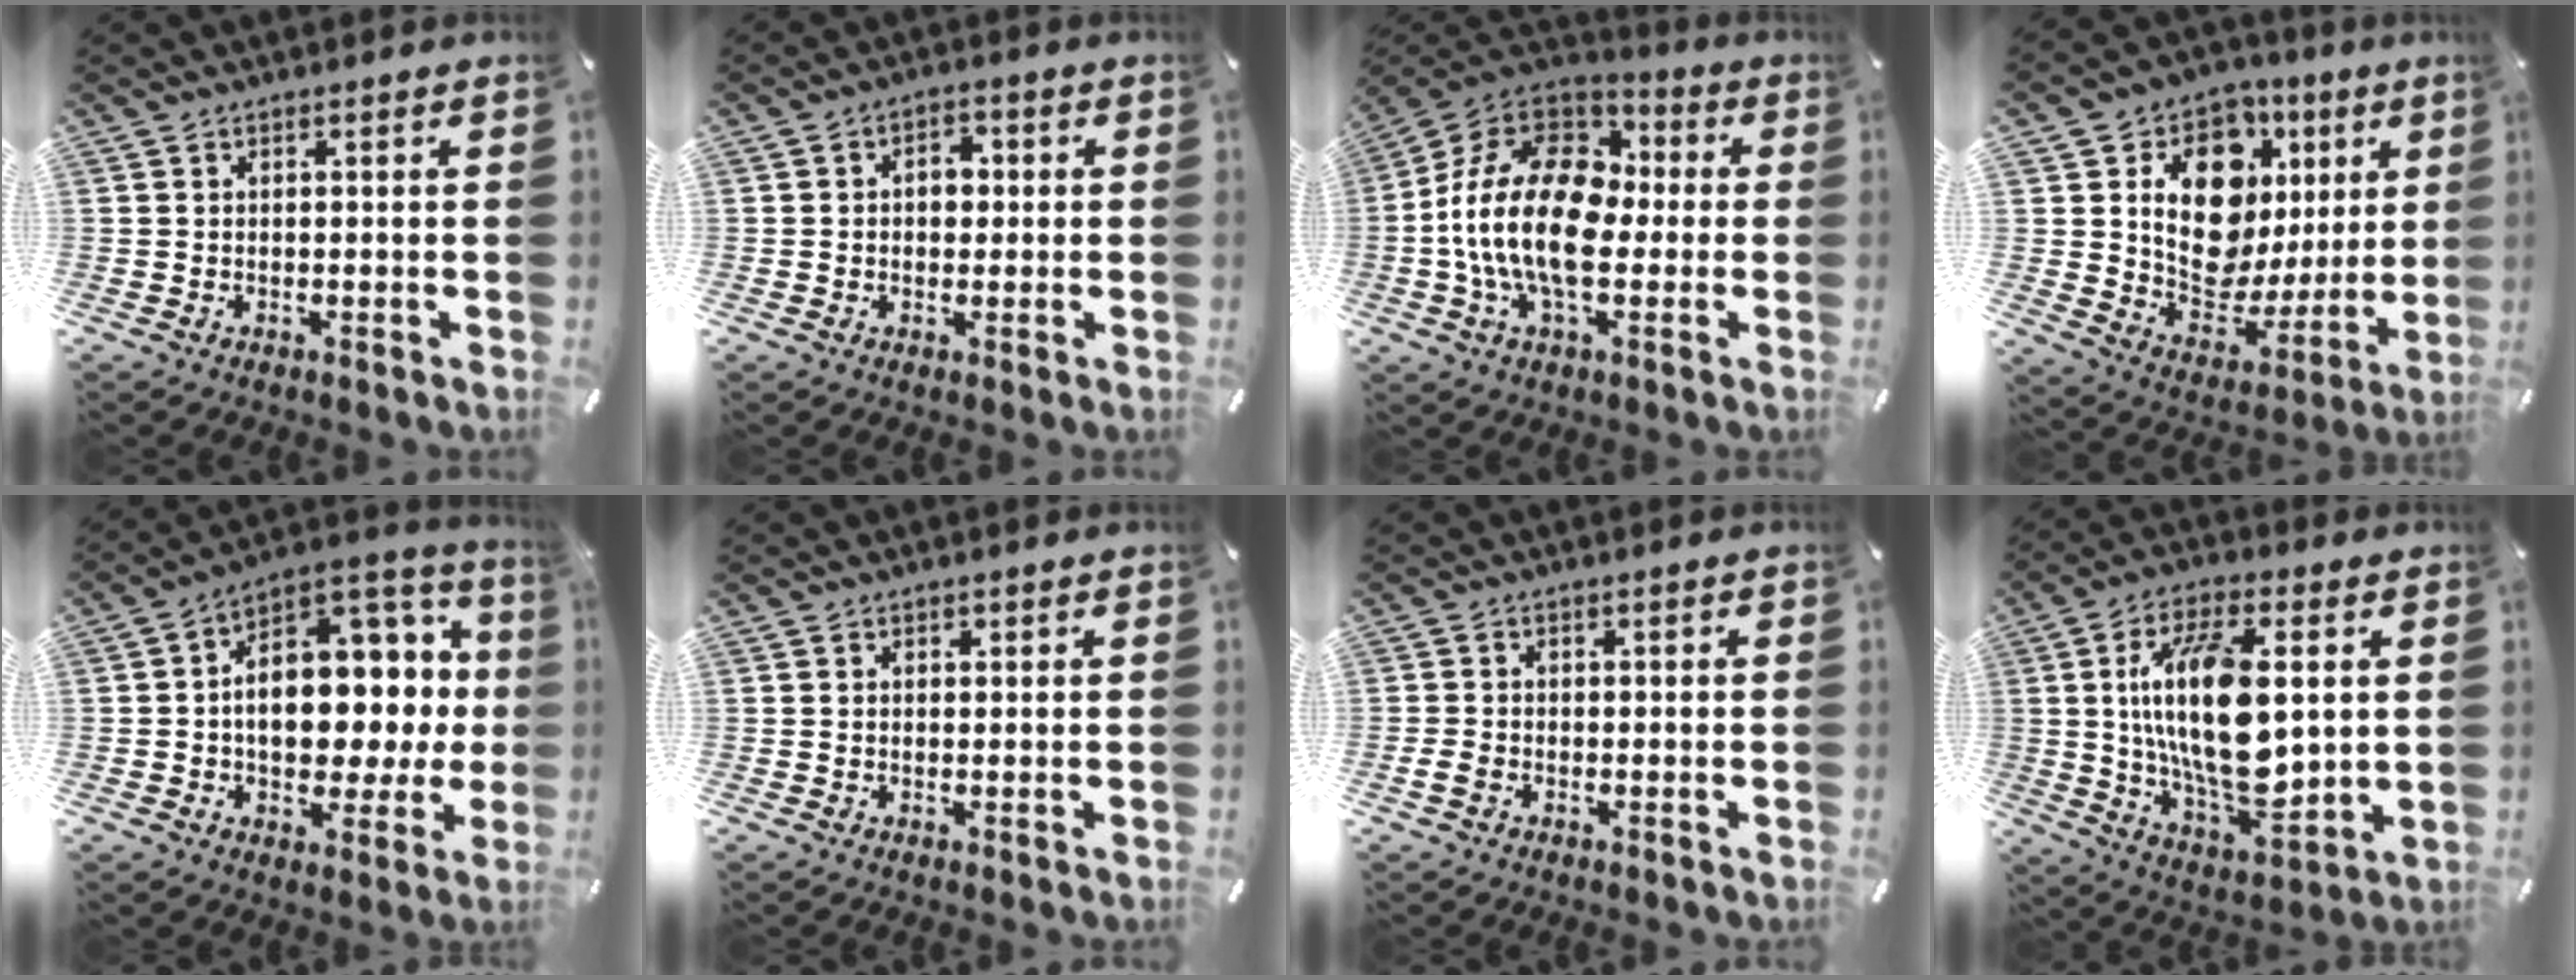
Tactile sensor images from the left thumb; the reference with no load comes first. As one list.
[{"total": 4.4, "force": [-0.1, 3.1, 3.1], "torque": [-0.037, 0.001, -0.010]}, {"total": 20.0, "force": [-3.7, 11.9, 15.6], "torque": [-0.320, 0.020, -0.064]}, {"total": 17.4, "force": [5.3, 12.7, 10.6], "torque": [-0.166, -0.042, 0.092]}, {"total": 15.7, "force": [0.3, 11.2, 11.0], "torque": [-0.144, -0.018, 0.011]}, {"total": 0.7, "force": [0.1, 0.6, 0.4], "torque": [-0.009, 0.003, 0.001]}, {"total": 2.5, "force": [-1.1, 1.7, 1.4], "torque": [-0.032, 0.003, -0.023]}, {"total": 22.2, "force": [3.0, 10.8, 19.2], "torque": [-0.386, -0.018, 0.045]}]